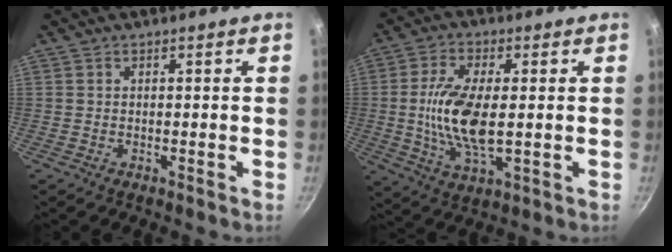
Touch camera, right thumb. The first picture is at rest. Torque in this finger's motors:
{"motor_torque": [1.87, 1.82, 1.40, -0.57, 0.34]}